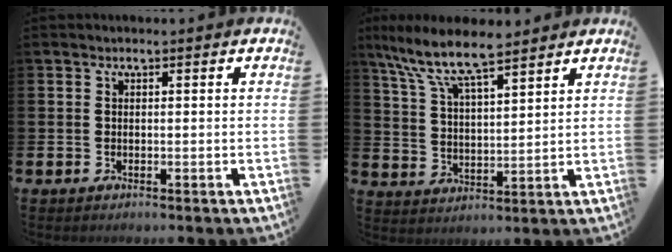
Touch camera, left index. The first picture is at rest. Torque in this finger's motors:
{"motor_torque": [0.82, -0.87, 0.90, 0.21]}